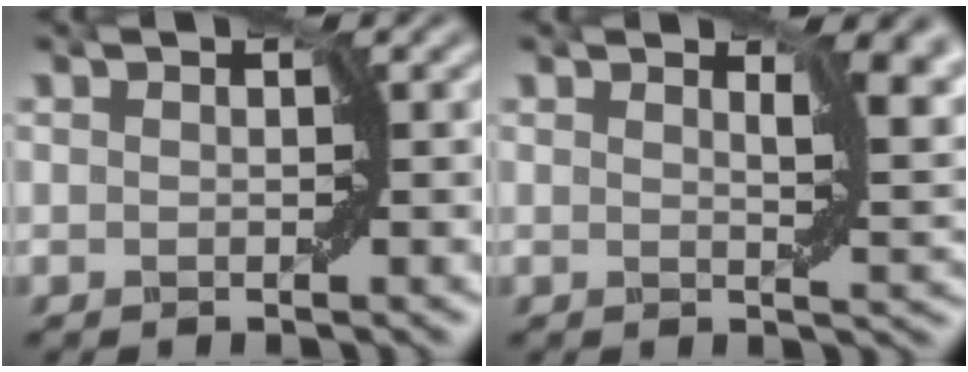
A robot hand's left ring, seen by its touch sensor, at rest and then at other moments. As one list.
[{"total": 5.6, "force": [2.0, 2.2, 4.7], "torque": [-0.065, -0.002, 0.026]}]